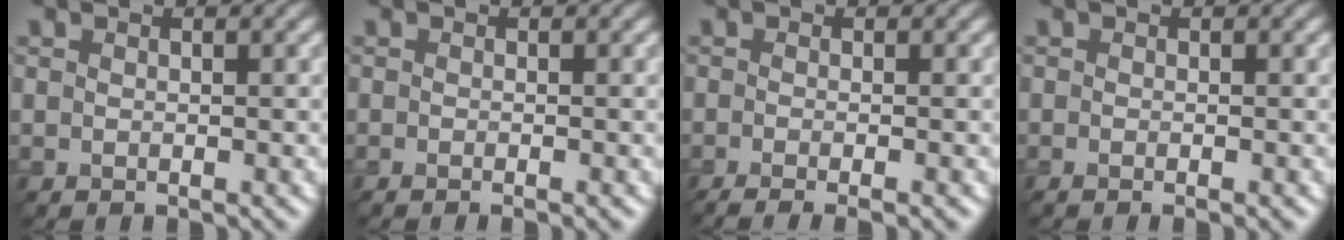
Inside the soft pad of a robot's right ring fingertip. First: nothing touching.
{"total": 1.3, "force": [-0.6, 0.4, 1.1], "torque": [-0.006, -0.009, -0.009]}
{"total": 4.5, "force": [-1.6, 1.8, 3.7], "torque": [-0.029, -0.008, -0.024]}
{"total": 1.6, "force": [-0.5, 0.6, 1.4], "torque": [-0.006, -0.007, -0.010]}